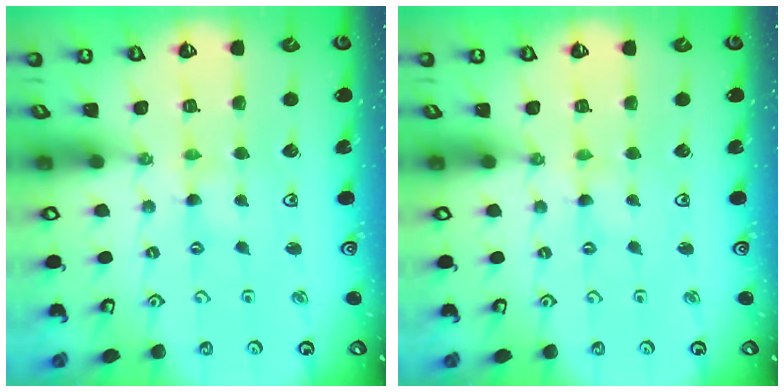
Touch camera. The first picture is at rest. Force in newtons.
{"total": 0.0}